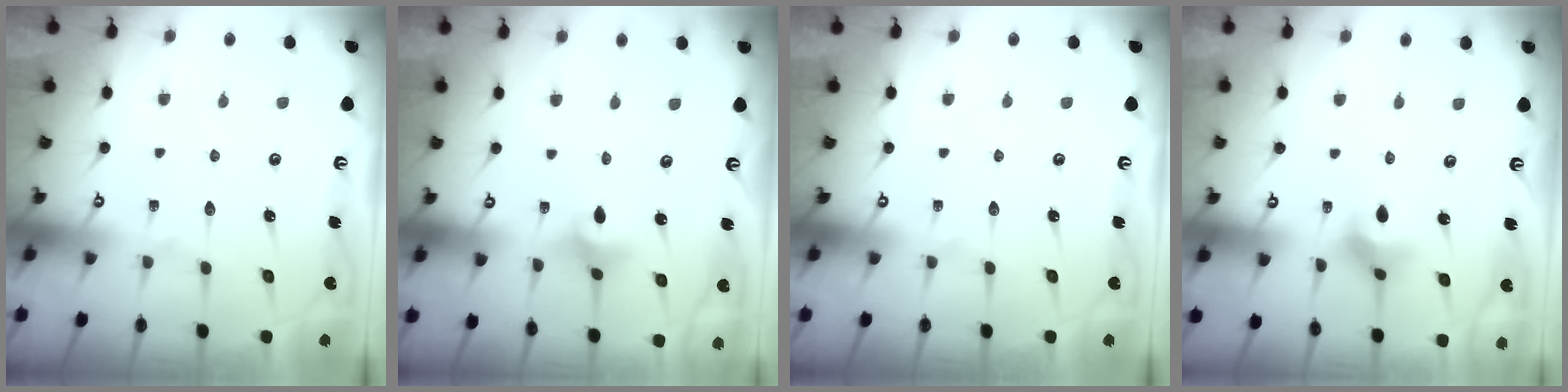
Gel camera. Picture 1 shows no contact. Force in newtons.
{"total": 3.3, "press": 3.2, "slide": 0.5}
{"total": 0.0}
{"total": 4.8, "press": 4.7, "slide": 0.7}